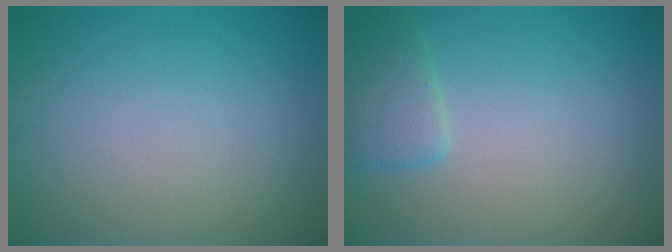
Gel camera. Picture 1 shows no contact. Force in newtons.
{"total": 2.2, "press": 2.1, "slide": 0.2}